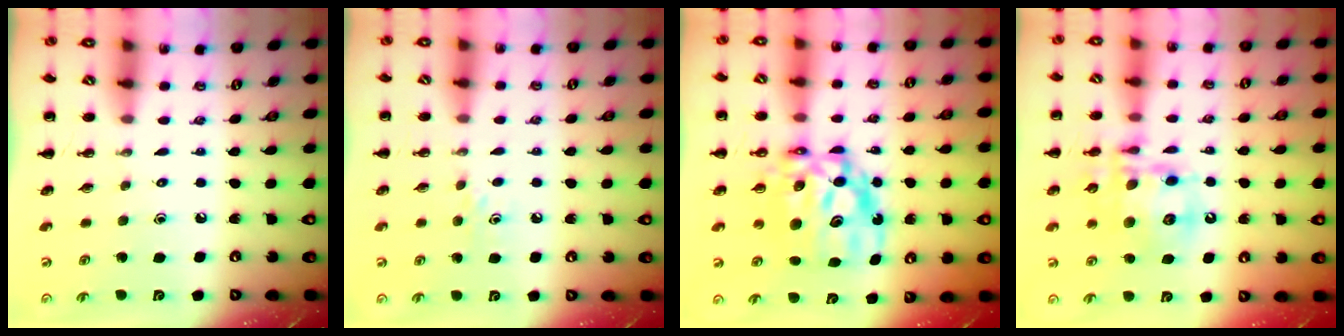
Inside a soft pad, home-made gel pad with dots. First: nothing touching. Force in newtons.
{"total": 3.4, "press": 3.2, "slide": 1.3}
{"total": 11.8, "press": 11.4, "slide": 3.1}
{"total": 13.9, "press": 13.6, "slide": 2.8}